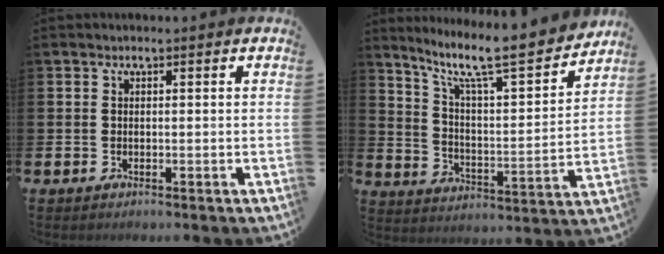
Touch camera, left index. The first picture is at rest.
{"total": 10.2, "force": [8.8, 1.4, 5.0], "torque": [-0.119, -0.065, 0.142]}